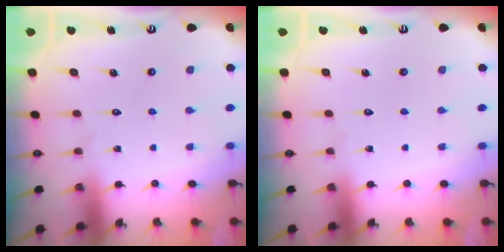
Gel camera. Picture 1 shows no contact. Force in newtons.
{"total": 0.0}